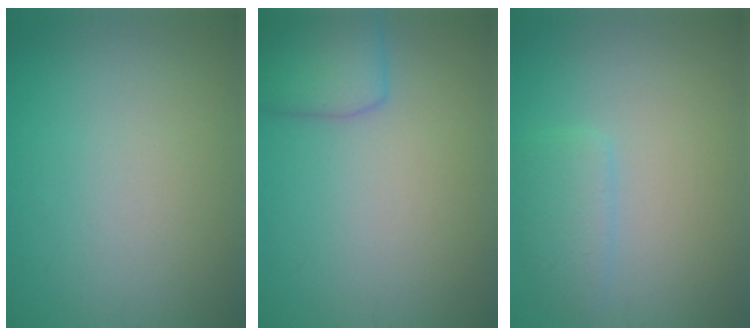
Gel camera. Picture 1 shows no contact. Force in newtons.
{"total": 3.8, "press": 3.8, "slide": 0.2}
{"total": 2.1, "press": 2.1, "slide": 0.2}